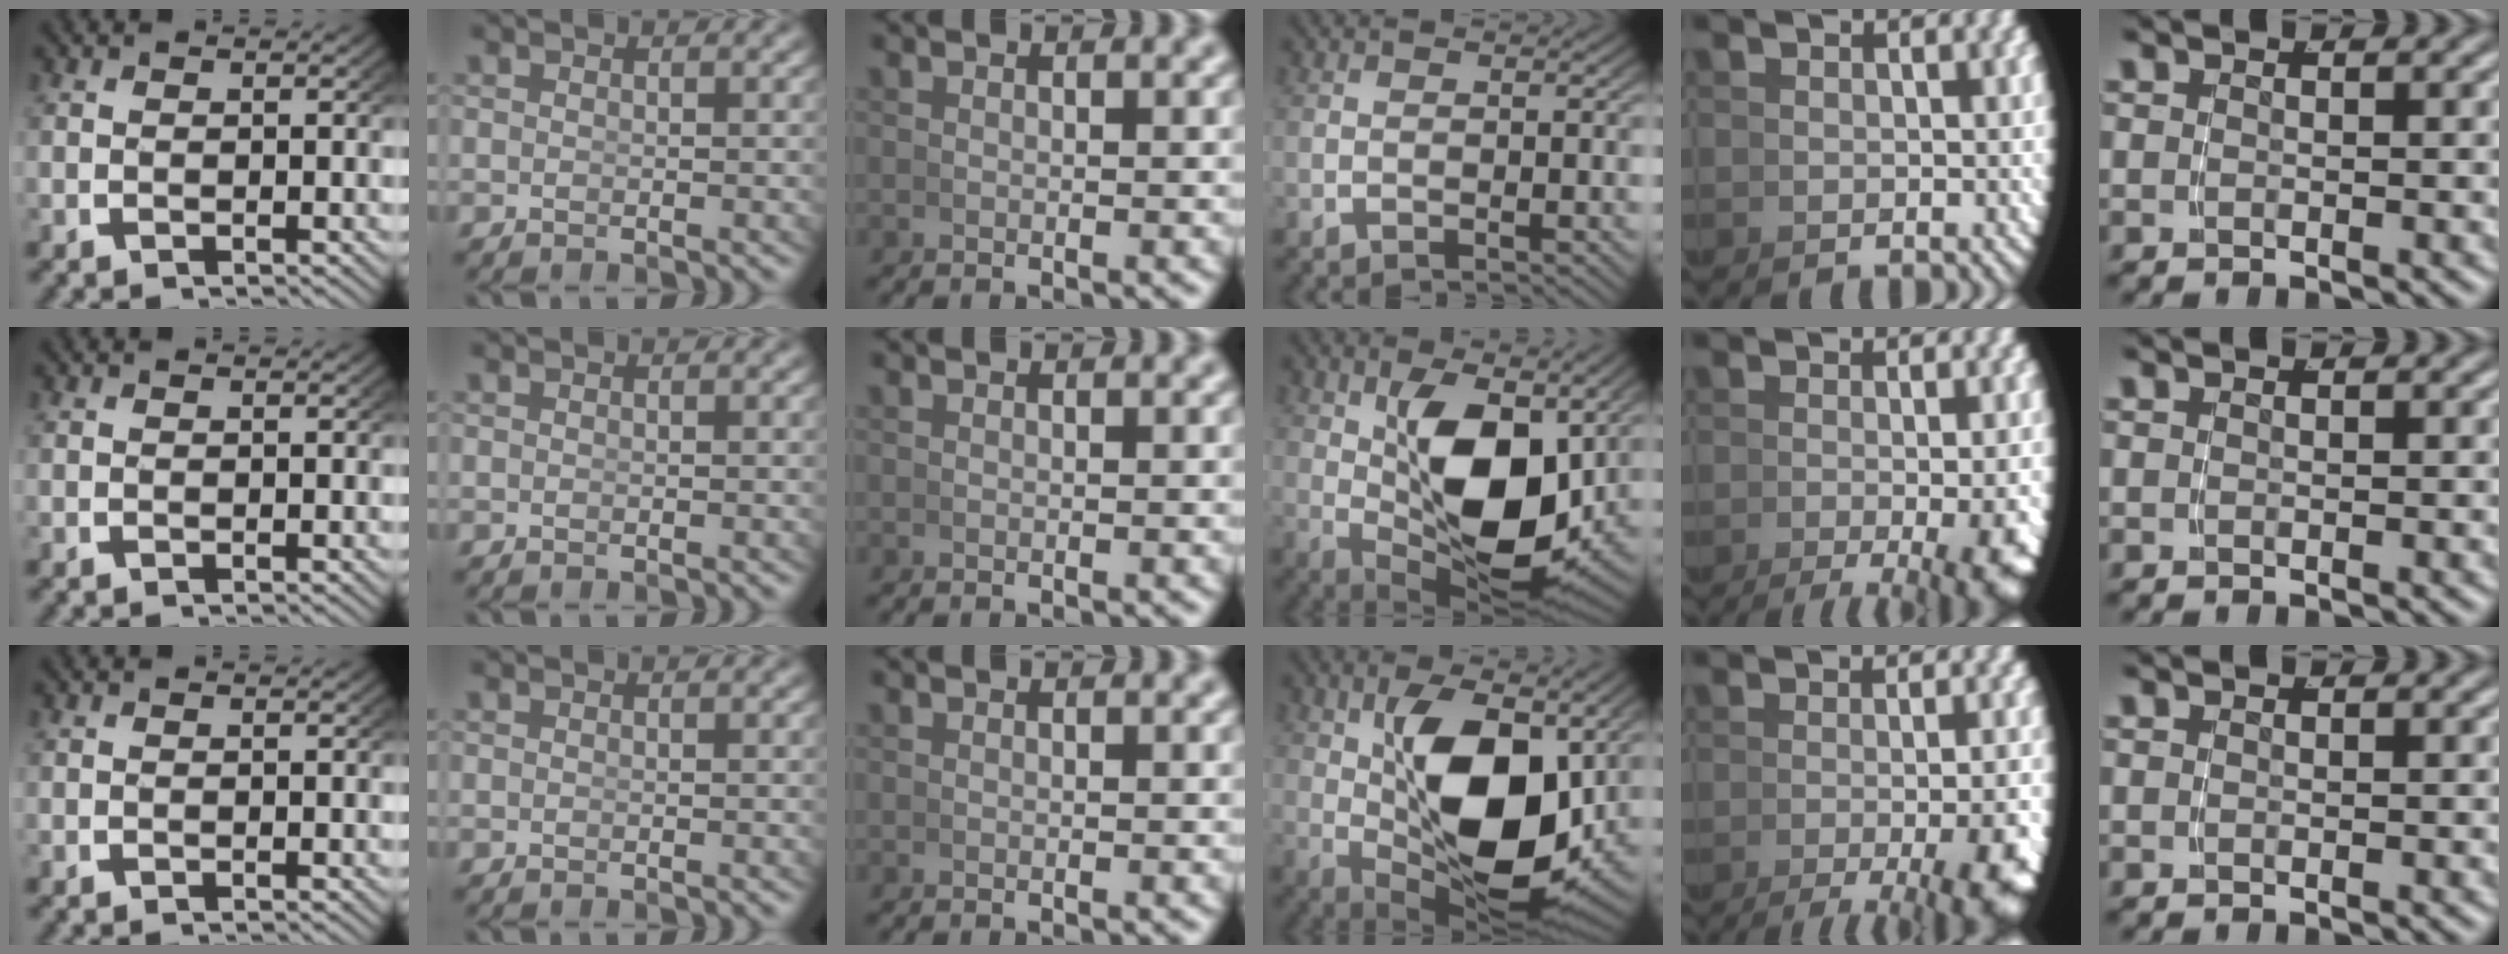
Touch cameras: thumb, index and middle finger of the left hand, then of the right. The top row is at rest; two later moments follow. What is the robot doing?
{"motion": "grasp_and_lifting", "object": "pen"}